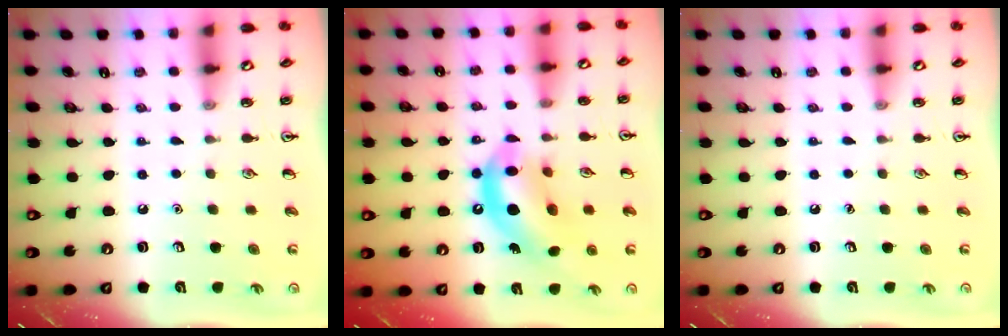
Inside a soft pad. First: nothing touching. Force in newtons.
{"total": 13.3, "press": 12.7, "slide": 3.9}
{"total": 0.0}